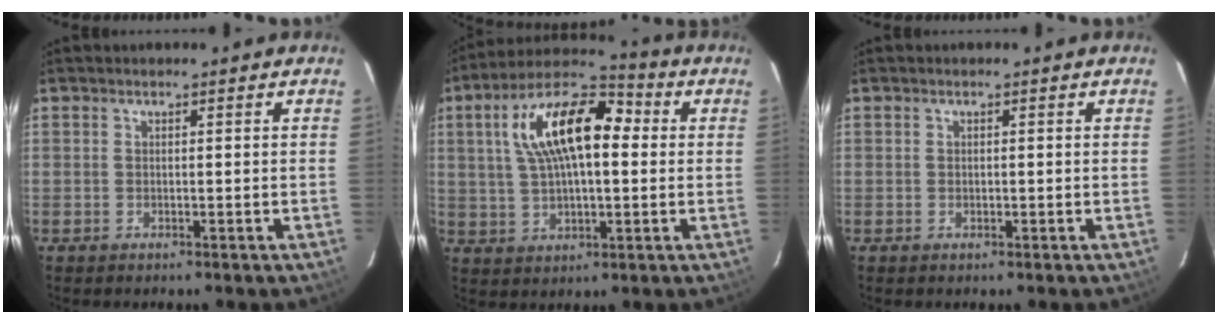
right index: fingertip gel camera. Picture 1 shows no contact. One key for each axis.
{"total": 16.8, "fx": 3.4, "fy": 7.7, "fz": 14.6, "tx": -0.267, "ty": 0.032, "tz": 0.050}
{"total": 0.0}